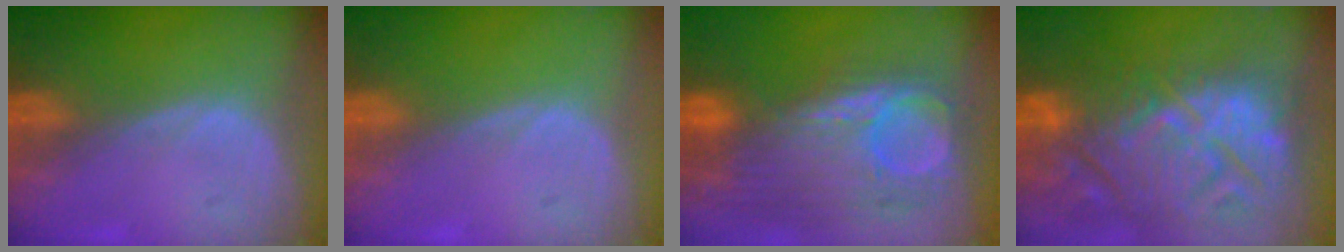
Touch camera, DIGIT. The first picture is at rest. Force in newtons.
{"total": 0.0}
{"total": 12.2, "press": 10.4, "slide": 6.3}
{"total": 15.4, "press": 13.2, "slide": 8.0}